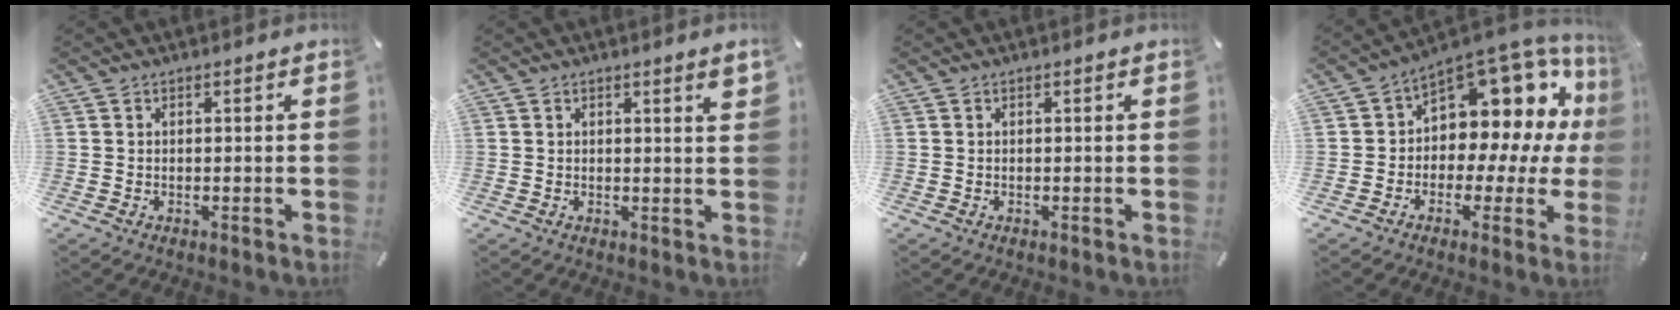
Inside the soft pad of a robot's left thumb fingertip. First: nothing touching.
{"total": 2.3, "force": [1.2, 0.2, 2.0], "torque": [-0.032, -0.002, 0.018]}
{"total": 0.0}
{"total": 12.5, "force": [5.7, 8.3, 7.3], "torque": [-0.099, -0.072, 0.097]}